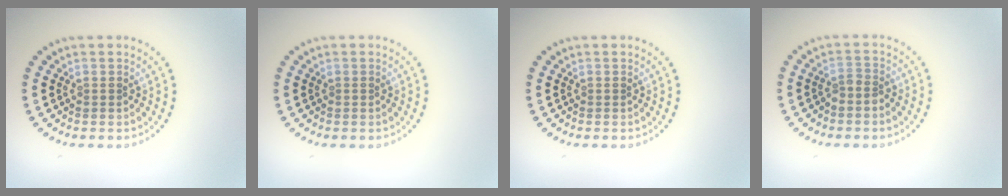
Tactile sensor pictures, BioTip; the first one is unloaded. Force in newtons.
{"total": 0.0}
{"total": 0.0}
{"total": 1.4, "press": 1.1, "slide": 0.9}